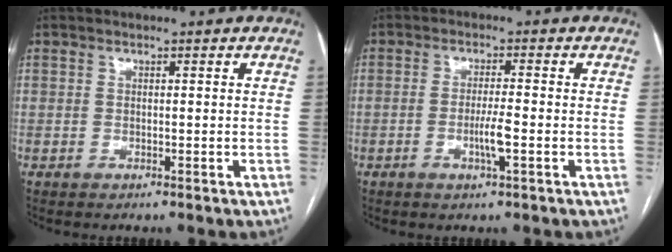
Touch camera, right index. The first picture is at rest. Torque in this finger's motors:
{"motor_torque": [0.82, 0.12, 0.18, 0.05]}